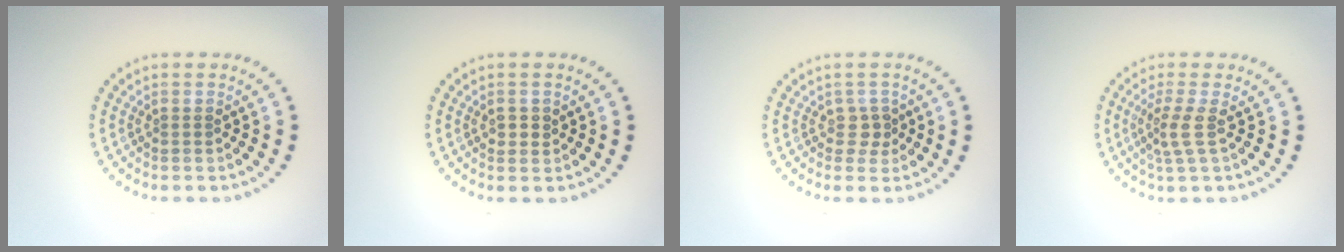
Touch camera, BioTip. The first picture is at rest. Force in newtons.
{"total": 1.1, "press": 1.0, "slide": 0.2}
{"total": 1.4, "press": 1.1, "slide": 0.9}
{"total": 2.3, "press": 1.6, "slide": 1.6}